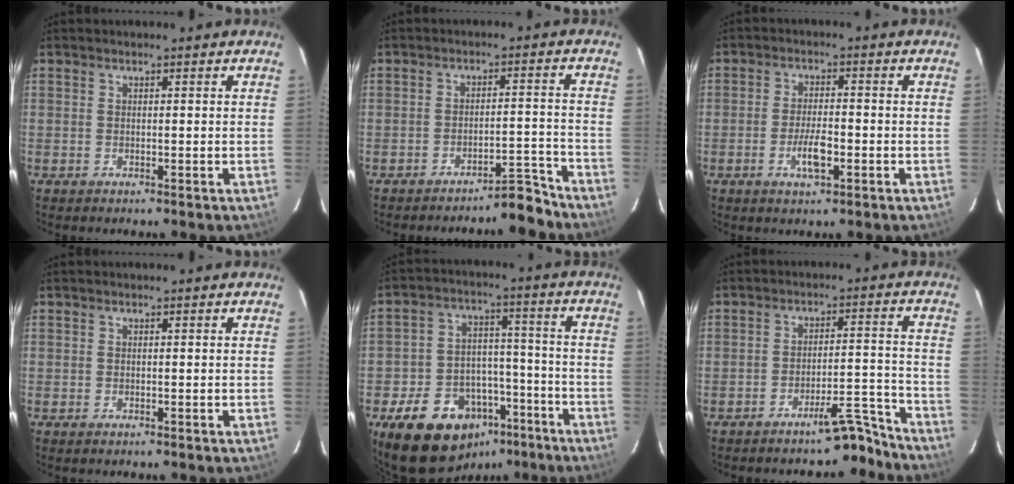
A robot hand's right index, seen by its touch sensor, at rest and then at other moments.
{"total": 5.8, "force": [-5.6, 0.6, 1.4], "torque": [-0.020, 0.027, -0.072]}
{"total": 5.3, "force": [-2.1, 1.9, 4.5], "torque": [-0.091, -0.002, -0.037]}
{"total": 0.0}
{"total": 17.5, "force": [-10.8, 11.8, 7.2], "torque": [-0.157, 0.042, -0.146]}
{"total": 8.5, "force": [-7.9, 1.5, 2.5], "torque": [-0.036, 0.039, -0.102]}